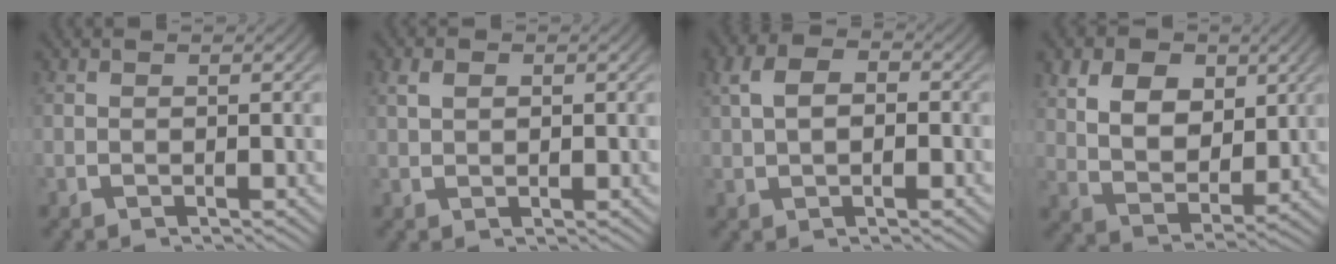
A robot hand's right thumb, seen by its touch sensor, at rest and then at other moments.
{"total": 1.8, "force": [0.9, 1.1, 1.1], "torque": [-0.020, 0.003, 0.018]}
{"total": 4.6, "force": [1.0, 3.1, 3.2], "torque": [-0.053, 0.008, 0.014]}
{"total": 8.5, "force": [1.4, 6.2, 5.6], "torque": [-0.110, -0.035, 0.033]}